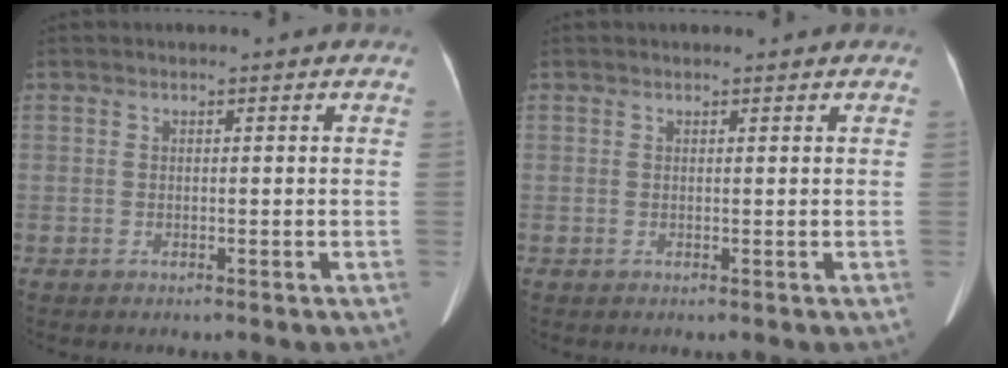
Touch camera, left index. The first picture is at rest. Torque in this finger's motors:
{"motor_torque": [0.24, -0.15, -0.02, 0.01]}